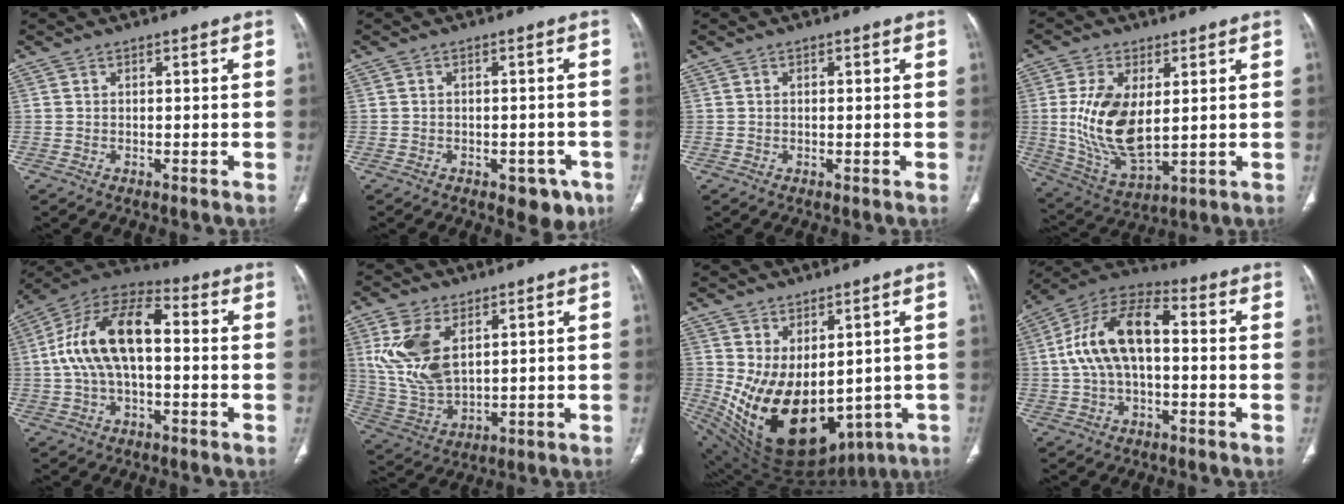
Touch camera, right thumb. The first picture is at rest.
{"total": 5.5, "force": [-3.1, 3.1, 3.4], "torque": [-0.017, 0.011, -0.035]}
{"total": 0.6, "force": [0.1, 0.2, 0.6], "torque": [-0.012, 0.007, 0.003]}
{"total": 14.4, "force": [1.8, 7.4, 12.2], "torque": [-0.234, -0.020, 0.049]}
{"total": 15.7, "force": [0.4, 8.0, 13.5], "torque": [-0.251, 0.044, -0.002]}
{"total": 12.4, "force": [4.5, 6.8, 9.2], "torque": [-0.192, -0.015, 0.103]}
{"total": 19.9, "force": [-1.2, 12.2, 15.7], "torque": [-0.257, -0.030, 0.030]}
{"total": 14.3, "force": [0.4, 7.5, 12.1], "torque": [-0.227, 0.043, -0.003]}